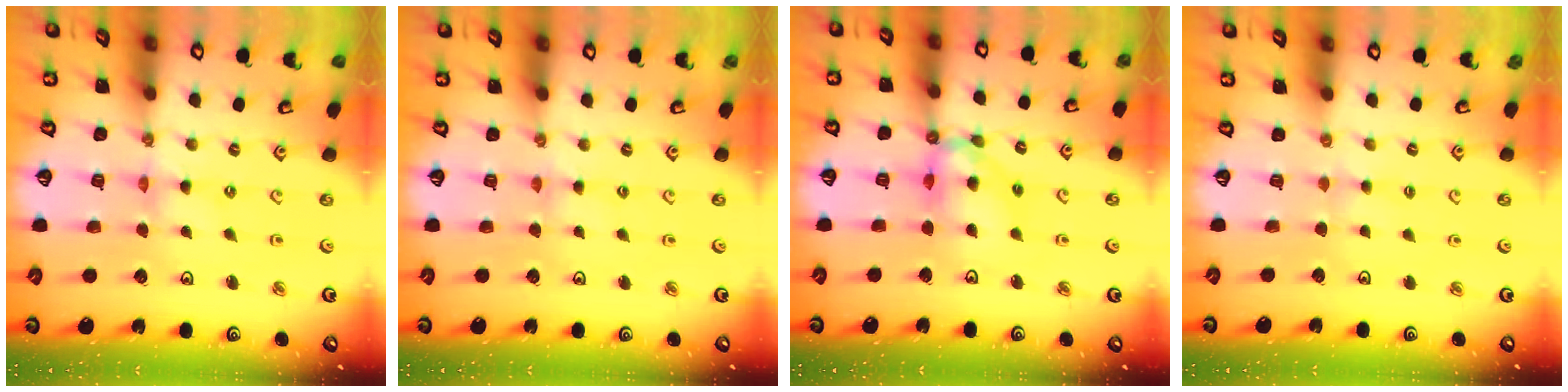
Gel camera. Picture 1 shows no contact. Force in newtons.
{"total": 1.3, "press": 1.2, "slide": 0.3}
{"total": 12.3, "press": 12.3, "slide": 1.3}
{"total": 2.2, "press": 2.2, "slide": 0.4}